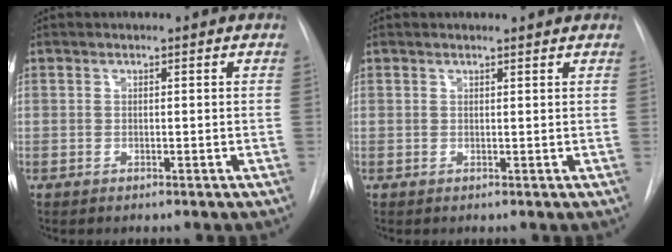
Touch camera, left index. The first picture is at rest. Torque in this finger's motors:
{"motor_torque": [0.88, -1.26, 0.05, 0.00]}